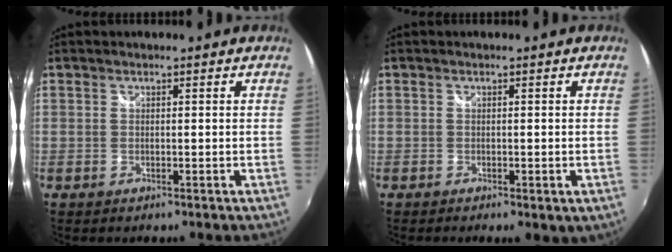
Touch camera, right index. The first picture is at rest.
{"total": 2.9, "force": [-1.3, 0.9, 2.4], "torque": [-0.037, -0.013, -0.013]}